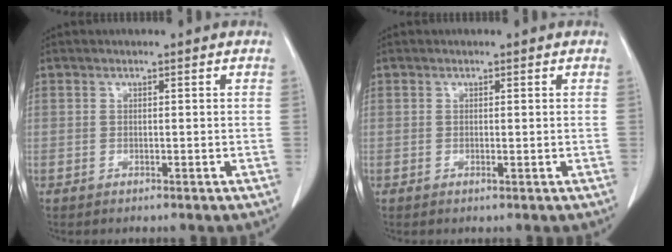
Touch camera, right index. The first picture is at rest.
{"total": 0.5, "force": [-0.1, 0.0, 0.5], "torque": [-0.011, -0.002, 0.000]}